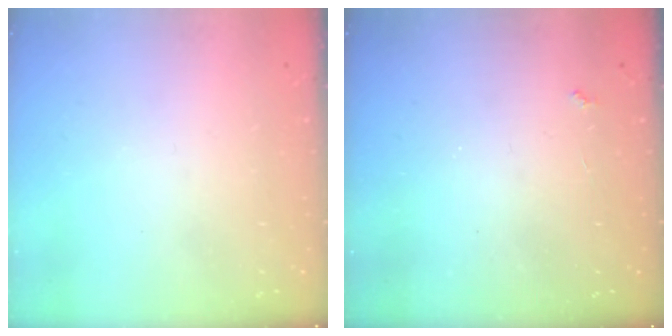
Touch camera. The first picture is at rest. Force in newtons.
{"total": 2.2, "press": 2.1, "slide": 0.4}